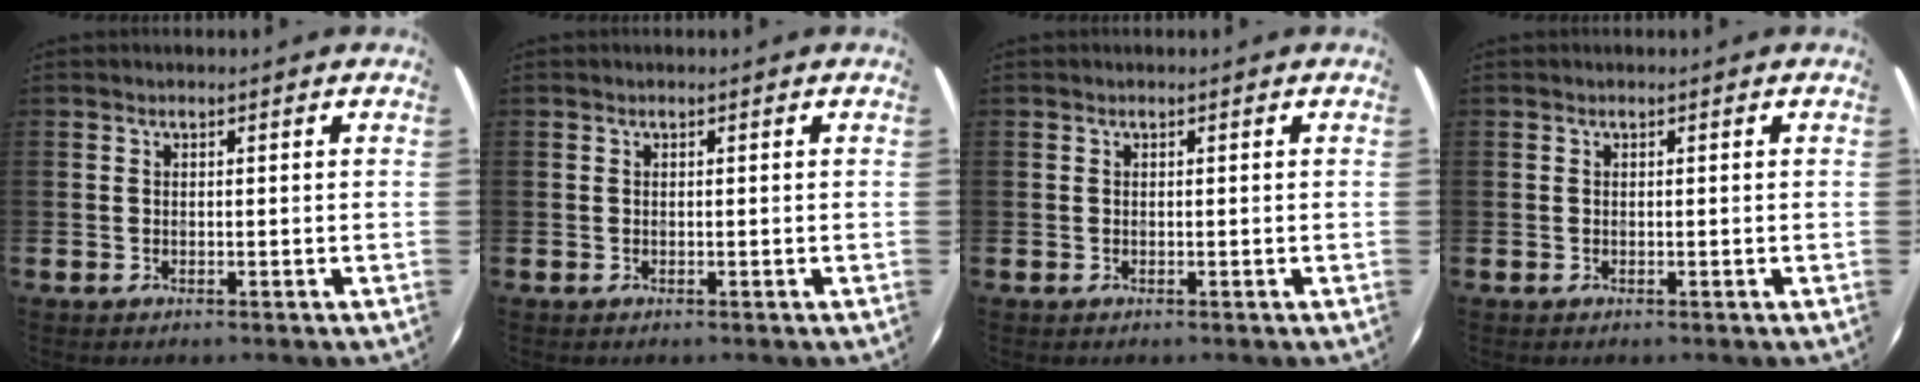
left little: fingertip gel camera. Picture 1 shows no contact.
{"total": 0.0}
{"total": 0.0}
{"total": 0.0}